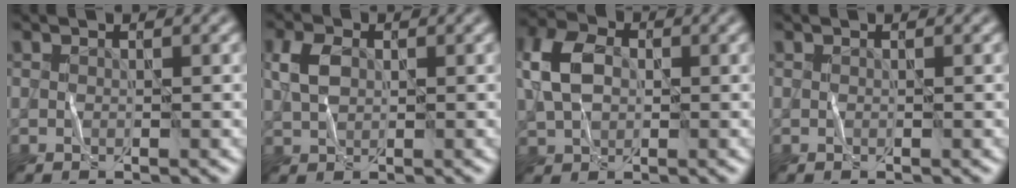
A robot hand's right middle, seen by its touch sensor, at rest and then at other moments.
{"total": 2.8, "force": [0.5, 2.0, 1.8], "torque": [-0.045, 0.007, 0.007]}
{"total": 5.8, "force": [0.6, 4.3, 3.9], "torque": [-0.101, 0.015, 0.004]}
{"total": 0.0}